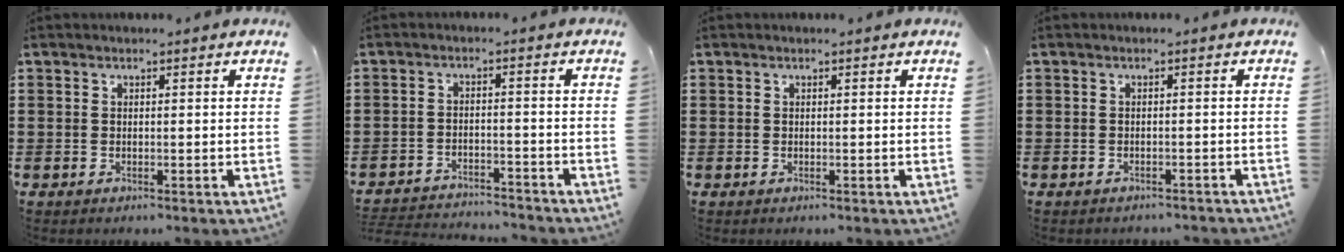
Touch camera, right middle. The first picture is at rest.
{"total": 3.2, "force": [-3.2, 0.4, 0.1], "torque": [-0.015, 0.002, -0.072]}
{"total": 0.0}
{"total": 1.0, "force": [-1.0, 0.2, 0.1], "torque": [-0.005, 0.002, -0.022]}